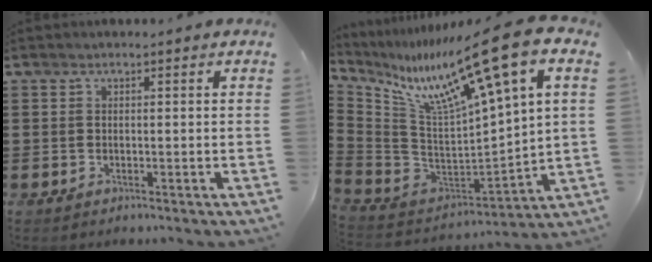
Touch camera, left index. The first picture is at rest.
{"total": 15.0, "force": [9.5, 1.1, 11.5], "torque": [-0.219, -0.068, 0.146]}